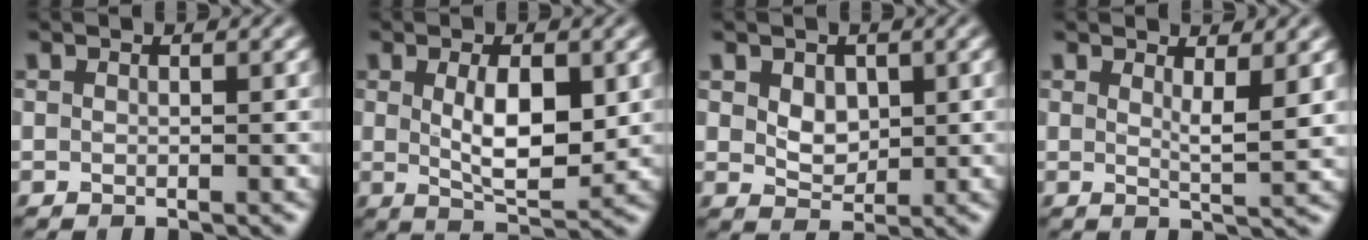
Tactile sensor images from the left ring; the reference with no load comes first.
{"total": 5.3, "force": [0.6, 2.2, 4.8], "torque": [-0.085, -0.006, 0.018]}
{"total": 2.4, "force": [0.7, 1.8, 1.4], "torque": [-0.030, -0.004, 0.015]}
{"total": 2.6, "force": [1.2, 0.5, 2.2], "torque": [-0.032, -0.009, 0.021]}